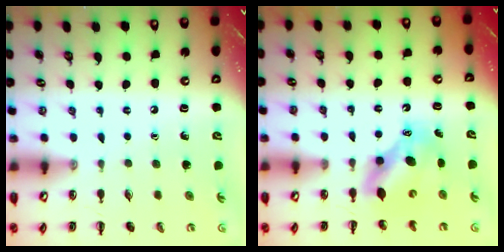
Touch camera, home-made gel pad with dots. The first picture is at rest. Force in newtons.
{"total": 6.8, "press": 6.7, "slide": 1.5}